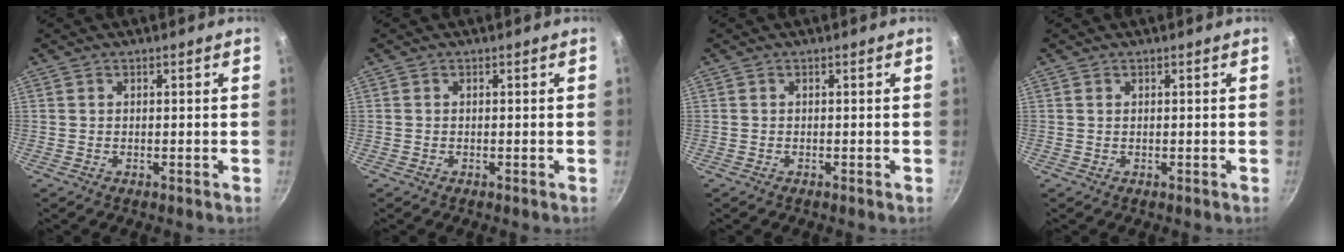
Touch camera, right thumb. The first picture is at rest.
{"total": 0.0}
{"total": 0.0}
{"total": 0.0}